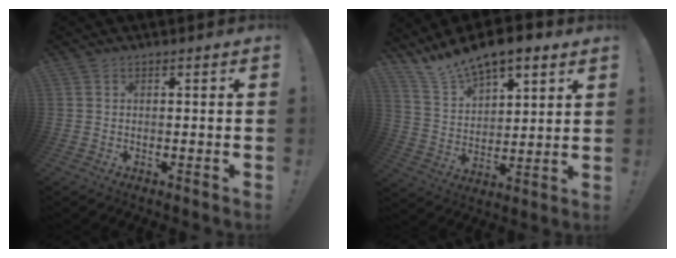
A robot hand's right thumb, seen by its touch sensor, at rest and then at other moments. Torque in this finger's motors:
{"motor_torque": [0.53, 0.70, 0.85, 0.80, 0.02]}